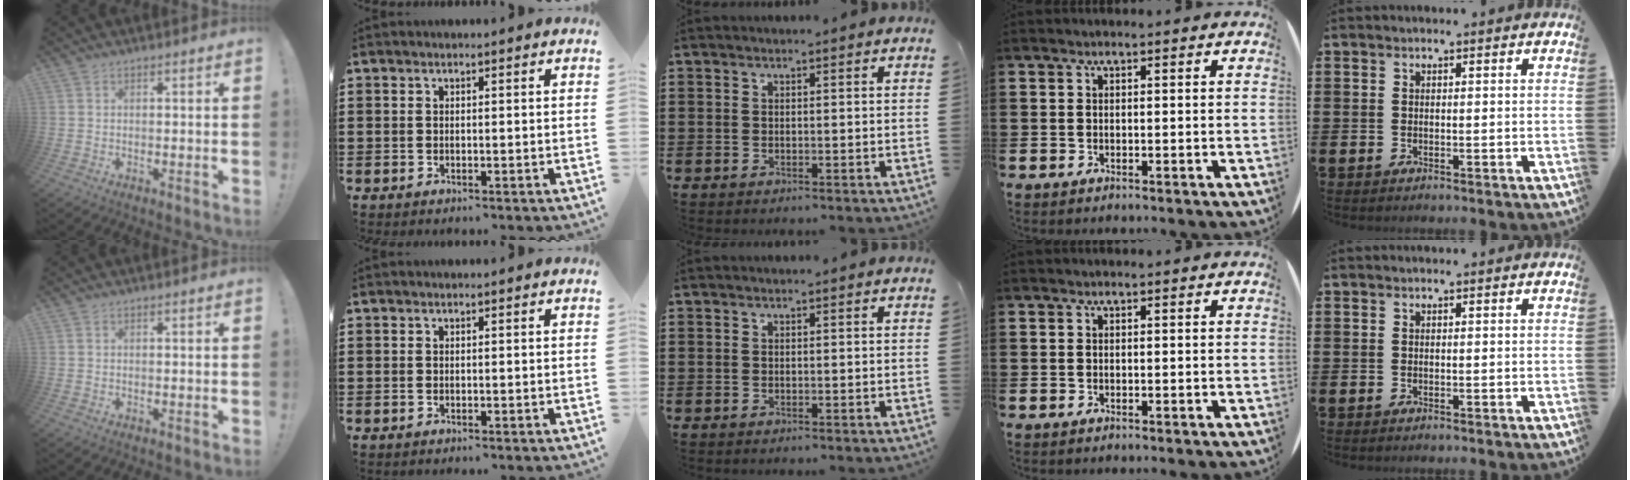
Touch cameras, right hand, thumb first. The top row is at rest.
{}